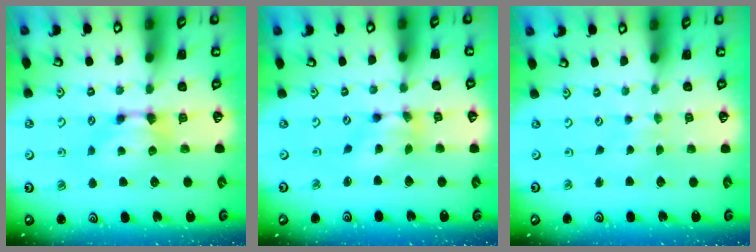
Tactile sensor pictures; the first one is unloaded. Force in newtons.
{"total": 3.8, "press": 3.5, "slide": 1.6}
{"total": 4.2, "press": 4.2, "slide": 0.1}